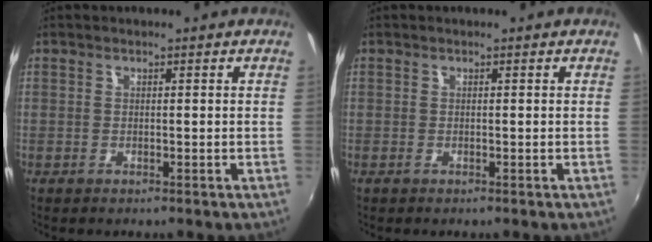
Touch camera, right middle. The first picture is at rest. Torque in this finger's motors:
{"motor_torque": [0.12, 0.01, 0.01, 0.00]}